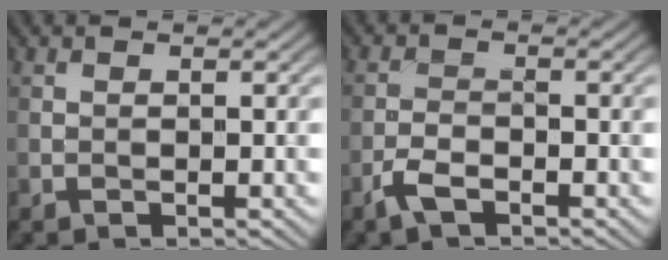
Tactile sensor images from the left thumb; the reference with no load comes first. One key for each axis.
{"total": 2.9, "fx": -2.0, "fy": 1.1, "fz": 1.8, "tx": -0.044, "ty": -0.001, "tz": -0.048}